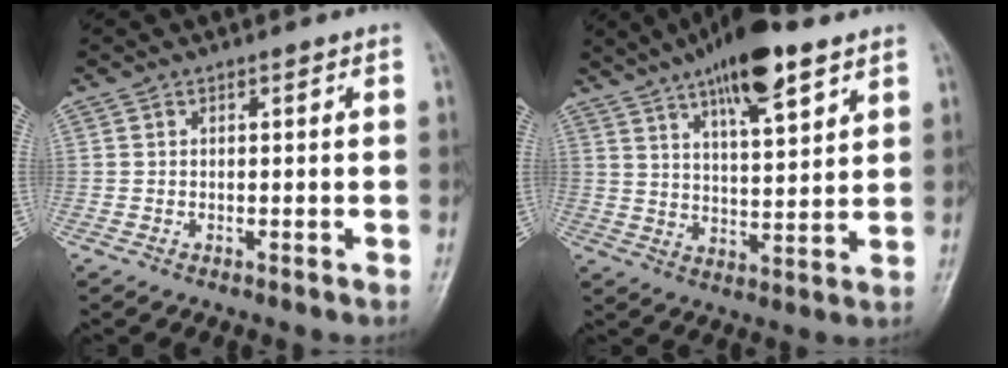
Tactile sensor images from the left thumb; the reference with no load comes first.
{"total": 15.0, "force": [9.1, 4.5, 11.1], "torque": [-0.157, -0.033, 0.147]}